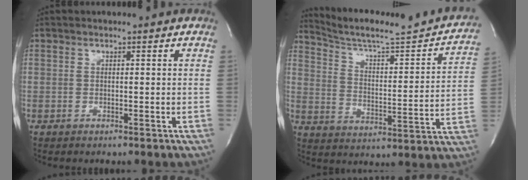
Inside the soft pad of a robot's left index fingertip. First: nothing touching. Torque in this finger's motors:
{"motor_torque": [0.26, -0.93, -0.02, -0.01]}